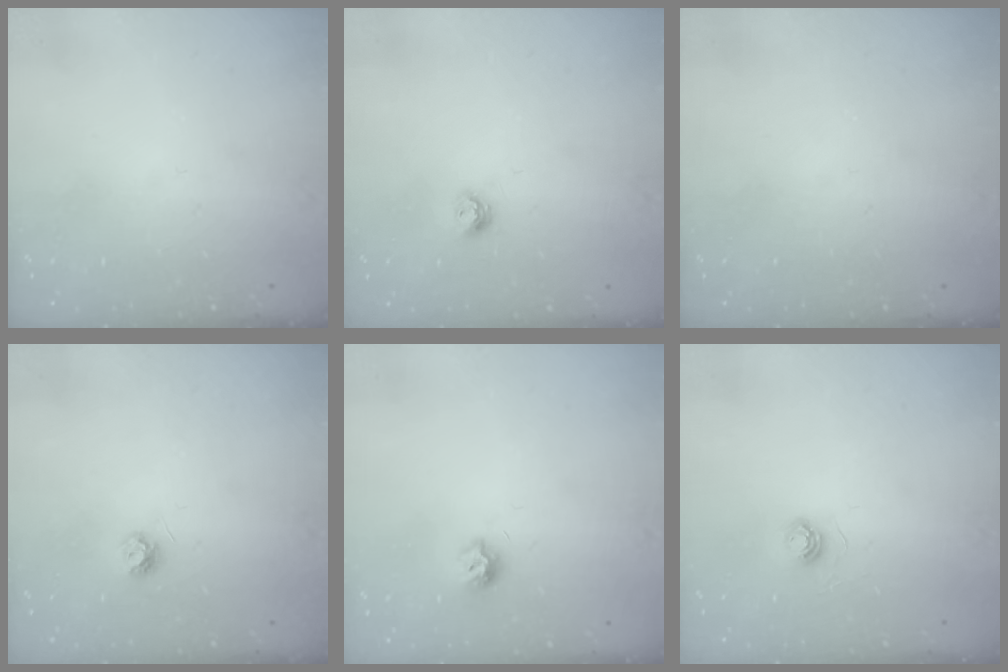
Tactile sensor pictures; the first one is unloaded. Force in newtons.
{"total": 5.6, "press": 5.5, "slide": 0.7}
{"total": 0.0}
{"total": 3.9, "press": 3.8, "slide": 0.7}
{"total": 6.9, "press": 6.9, "slide": 0.3}
{"total": 4.7, "press": 4.7, "slide": 0.3}